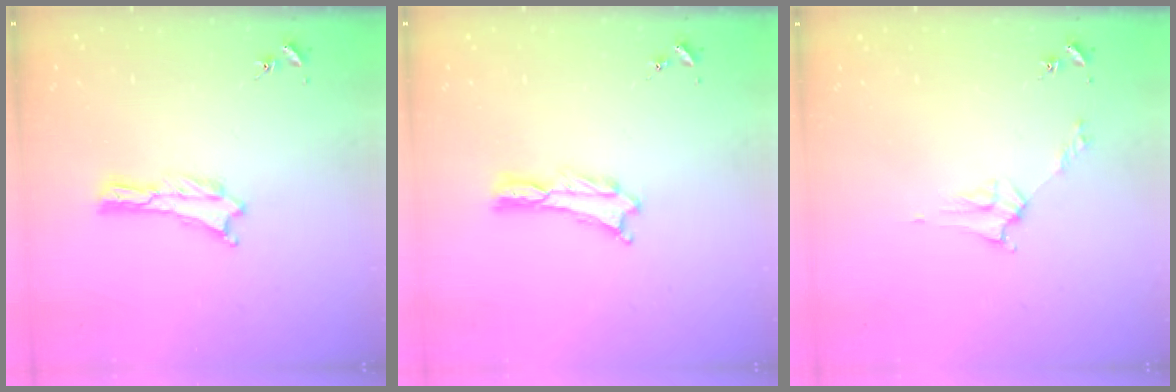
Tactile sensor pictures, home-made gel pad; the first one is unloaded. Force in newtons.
{"total": 0.0}
{"total": 2.8, "press": 2.8, "slide": 0.3}